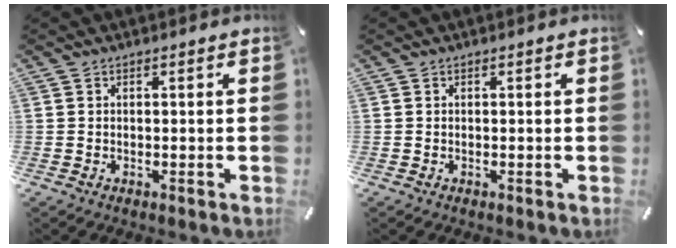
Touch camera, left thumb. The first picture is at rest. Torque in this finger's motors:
{"motor_torque": [-0.06, -0.05, 0.04, -0.04, 0.00]}